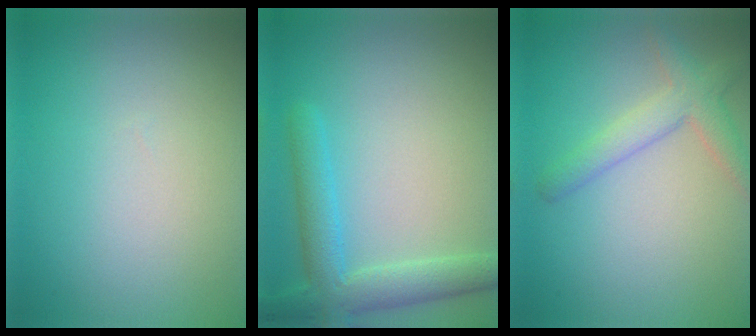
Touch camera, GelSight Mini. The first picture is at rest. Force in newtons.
{"total": 4.6, "press": 4.6, "slide": 0.2}
{"total": 3.2, "press": 3.2, "slide": 0.2}